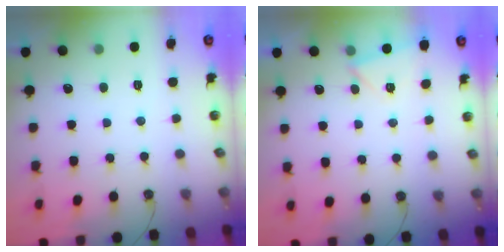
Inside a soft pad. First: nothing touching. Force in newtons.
{"total": 3.4, "press": 3.1, "slide": 1.6}